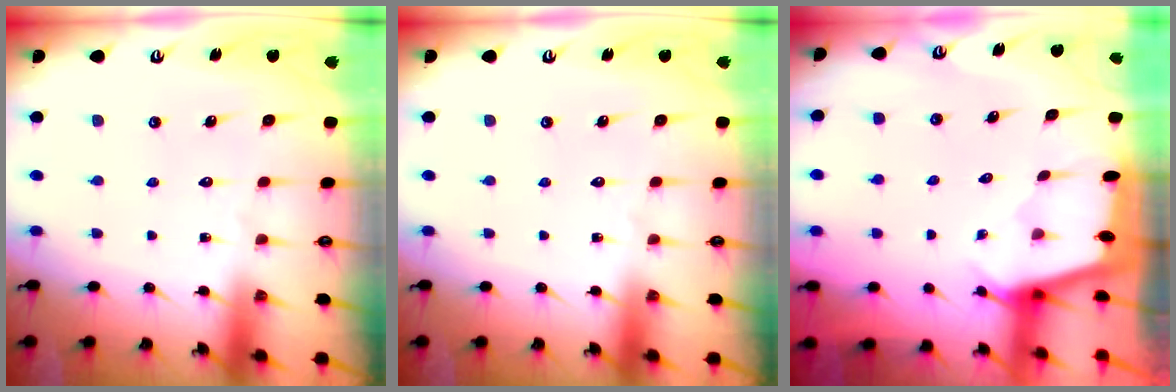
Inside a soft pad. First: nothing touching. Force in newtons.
{"total": 0.0}
{"total": 1.8, "press": 1.8, "slide": 0.1}